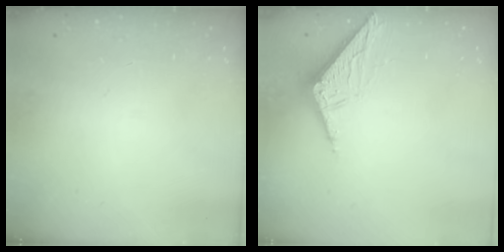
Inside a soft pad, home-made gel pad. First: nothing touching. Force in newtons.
{"total": 8.3, "press": 8.3, "slide": 0.5}